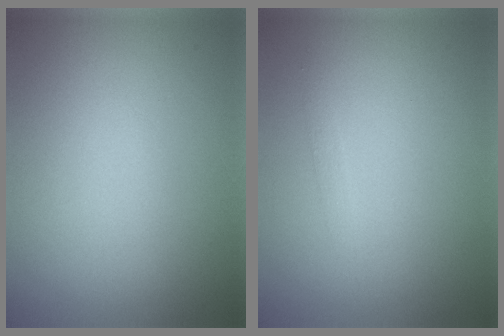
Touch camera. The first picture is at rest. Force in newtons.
{"total": 0.7, "press": 0.7, "slide": 0.1}